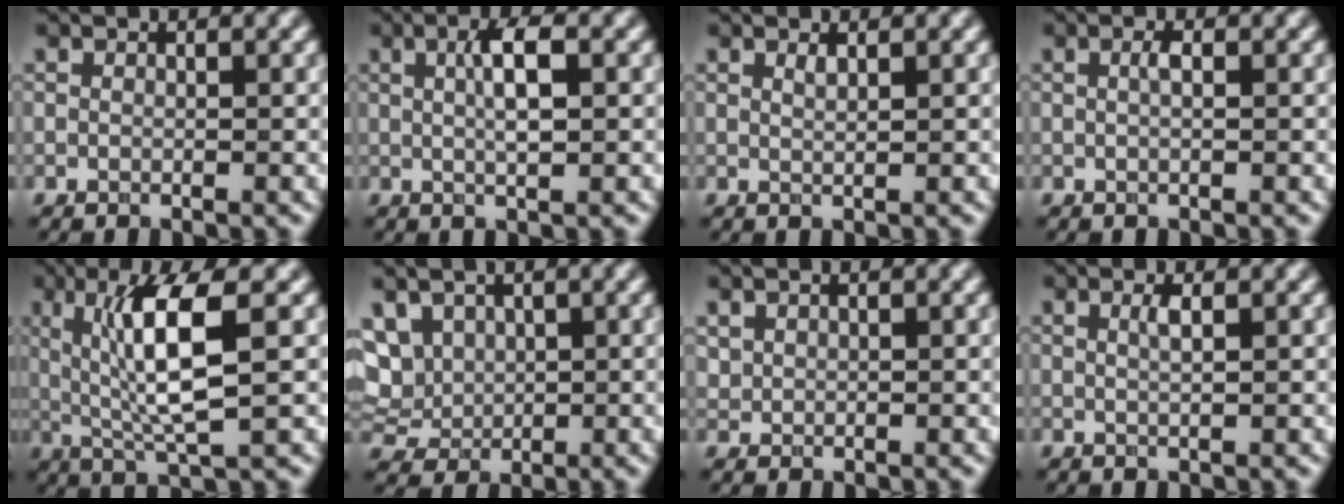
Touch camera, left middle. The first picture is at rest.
{"total": 3.2, "force": [0.6, 0.7, 3.1], "torque": [-0.055, 0.007, 0.012]}
{"total": 0.6, "force": [0.4, 0.2, 0.5], "torque": [-0.006, -0.002, 0.010]}
{"total": 0.9, "force": [0.0, 0.1, 0.9], "torque": [-0.019, 0.004, 0.002]}
{"total": 6.9, "force": [1.0, 1.3, 6.7], "torque": [-0.124, -0.002, 0.024]}
{"total": 5.9, "force": [2.1, 4.5, 3.3], "torque": [-0.086, 0.017, 0.043]}
{"total": 0.7, "force": [0.4, 0.6, 0.1], "torque": [-0.005, -0.002, 0.017]}
{"total": 1.1, "force": [0.3, 0.3, 1.0], "torque": [-0.019, 0.001, 0.005]}